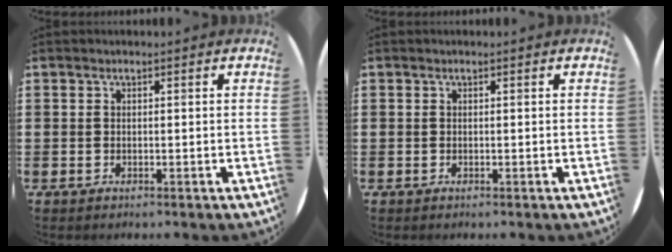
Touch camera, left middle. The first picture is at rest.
{"total": 0.0}